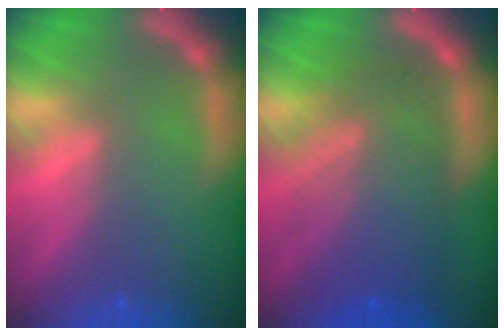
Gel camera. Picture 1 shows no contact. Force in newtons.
{"total": 9.6}